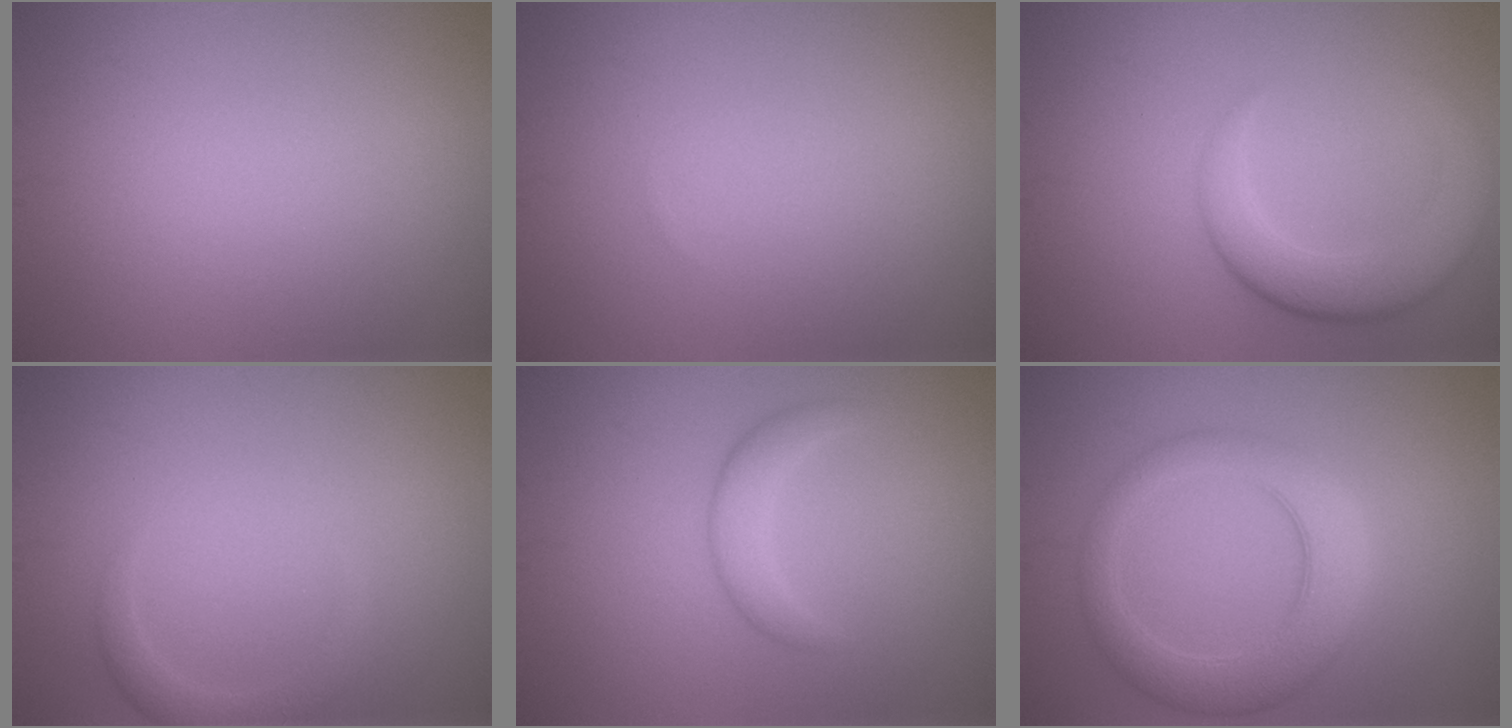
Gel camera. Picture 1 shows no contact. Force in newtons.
{"total": 0.0}
{"total": 4.8, "press": 4.8, "slide": 0.2}
{"total": 2.0, "press": 2.0, "slide": 0.3}
{"total": 2.2, "press": 2.2, "slide": 0.1}
{"total": 5.4, "press": 5.4, "slide": 0.3}